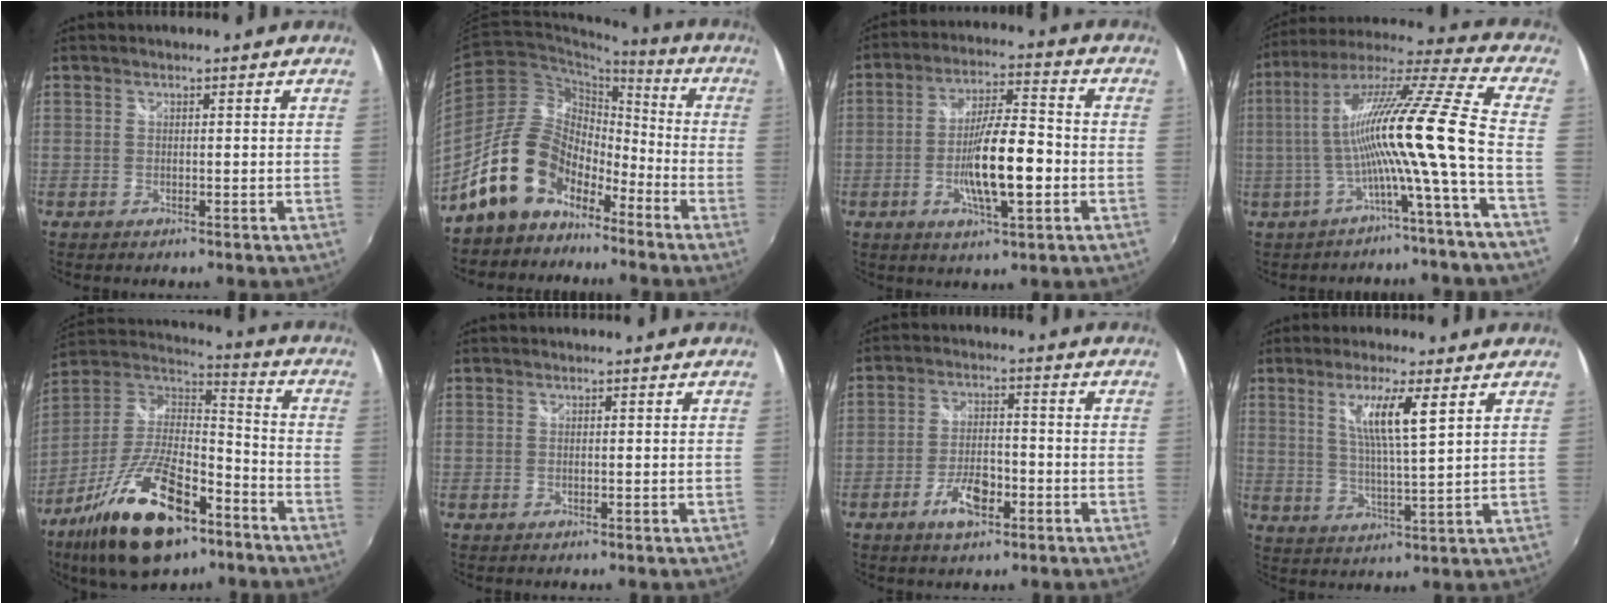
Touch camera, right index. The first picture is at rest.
{"total": 15.0, "force": [-10.4, 8.7, 6.2], "torque": [-0.121, 0.031, -0.178]}
{"total": 11.8, "force": [-3.1, 2.7, 11.0], "torque": [-0.204, -0.005, -0.050]}
{"total": 14.8, "force": [-3.3, -2.0, 14.2], "torque": [-0.235, 0.001, -0.066]}
{"total": 23.3, "force": [-13.1, 10.0, 16.5], "torque": [-0.325, -0.016, -0.223]}
{"total": 0.0}
{"total": 7.1, "force": [-3.7, 3.1, 5.2], "torque": [-0.110, -0.001, -0.061]}
{"total": 7.7, "force": [3.4, 0.1, 6.8], "torque": [-0.127, -0.007, 0.062]}